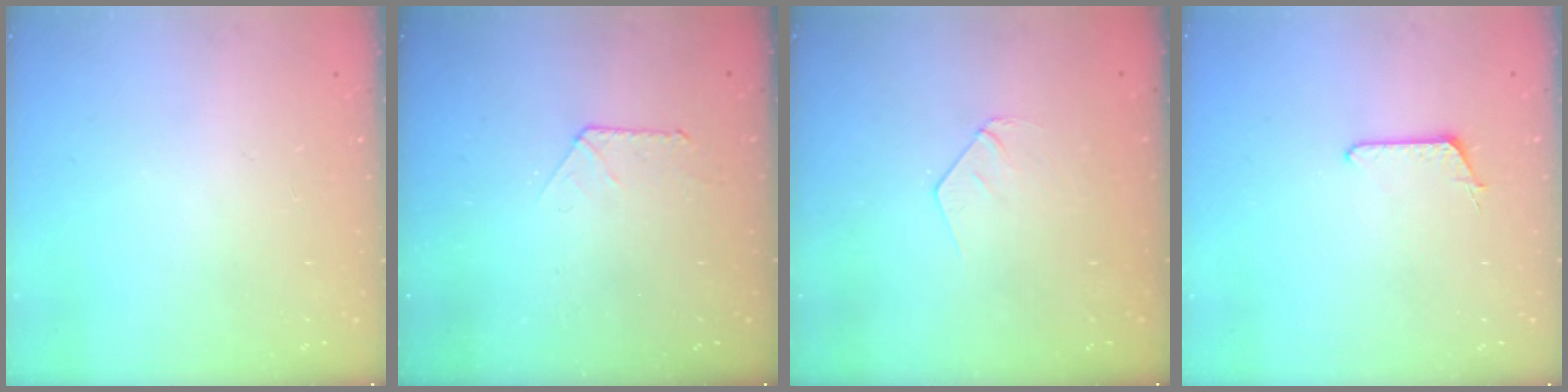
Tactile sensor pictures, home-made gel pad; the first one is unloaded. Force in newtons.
{"total": 4.5, "press": 4.5, "slide": 0.4}
{"total": 3.6, "press": 3.6, "slide": 0.2}
{"total": 6.3, "press": 6.3, "slide": 0.6}